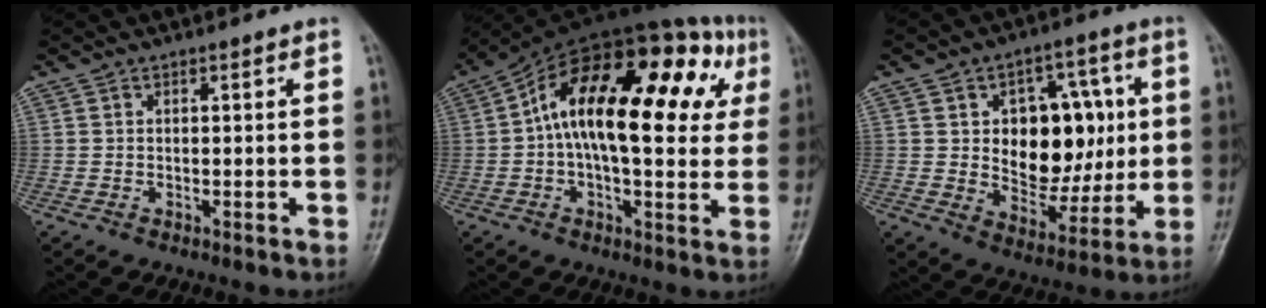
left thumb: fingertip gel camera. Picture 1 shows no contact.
{"total": 27.1, "force": [5.4, 12.6, 23.4], "torque": [-0.345, 0.047, 0.069]}
{"total": 16.8, "force": [1.9, 11.1, 12.5], "torque": [-0.121, -0.001, 0.035]}